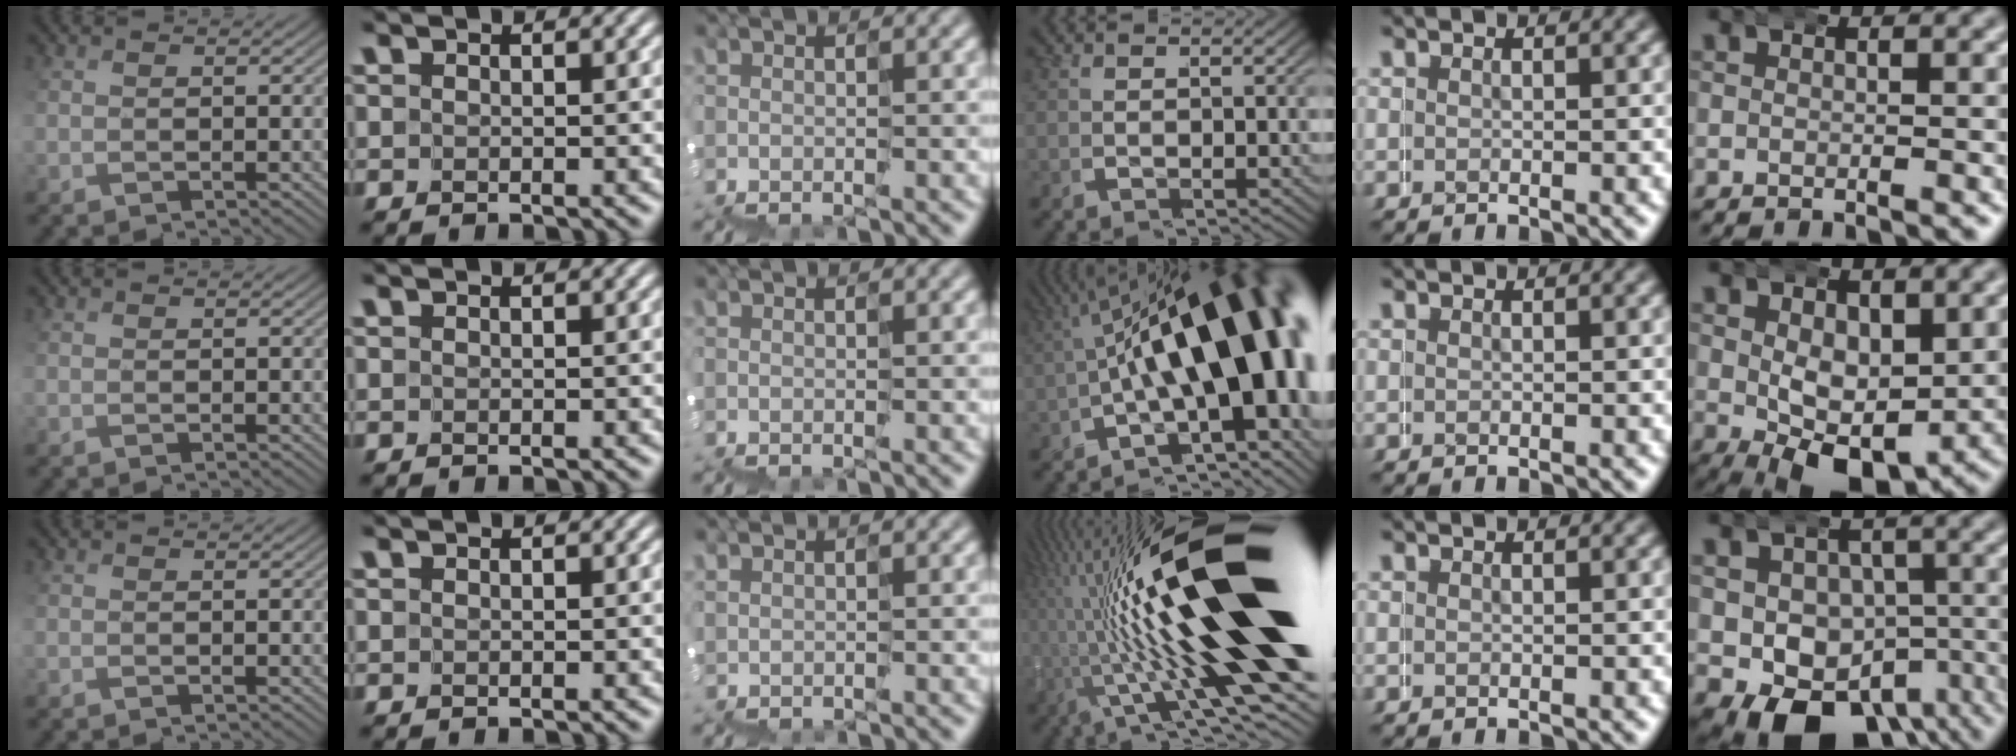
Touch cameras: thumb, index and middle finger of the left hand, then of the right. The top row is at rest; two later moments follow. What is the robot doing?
{"motion": "wrap", "object": "duck tape"}